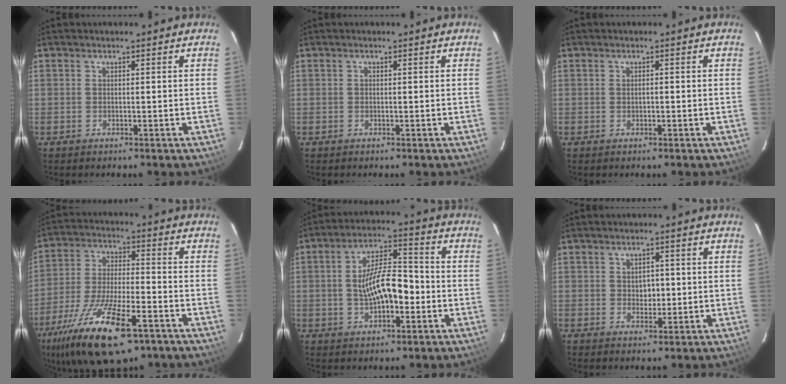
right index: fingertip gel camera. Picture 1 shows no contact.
{"total": 0.0}
{"total": 0.5, "force": [-0.2, 0.3, 0.4], "torque": [-0.006, 0.004, -0.004]}
{"total": 19.8, "force": [-11.8, 6.6, 14.4], "torque": [-0.284, -0.042, -0.207]}
{"total": 10.8, "force": [-1.8, 4.7, 9.6], "torque": [-0.177, 0.014, -0.025]}
{"total": 2.8, "force": [0.0, 2.3, 1.7], "torque": [-0.024, 0.005, 0.001]}